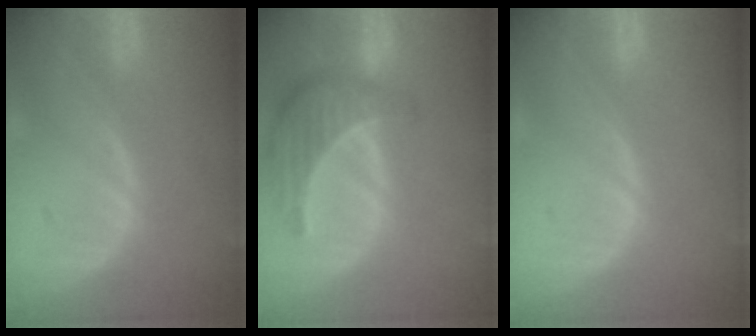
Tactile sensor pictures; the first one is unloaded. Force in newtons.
{"total": 8.8, "press": 8.0, "slide": 3.5}
{"total": 0.0}